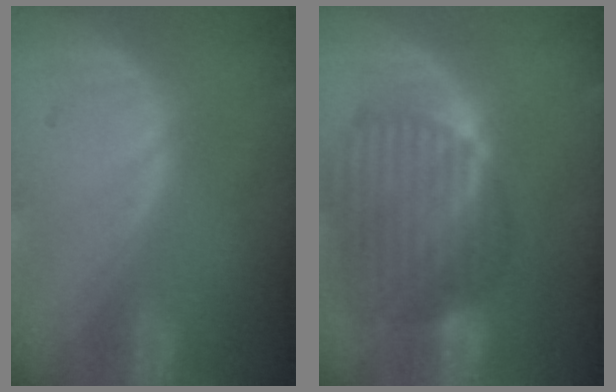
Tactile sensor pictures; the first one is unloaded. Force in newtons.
{"total": 10.6, "press": 9.0, "slide": 5.6}